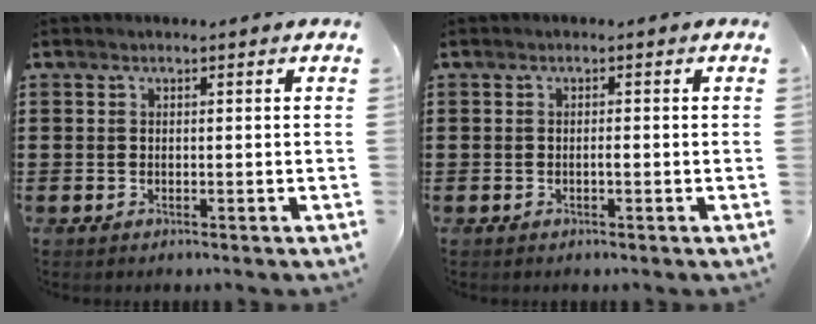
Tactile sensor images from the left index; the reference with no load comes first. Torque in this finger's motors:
{"motor_torque": [0.02, 0.04, 0.02, 0.01]}